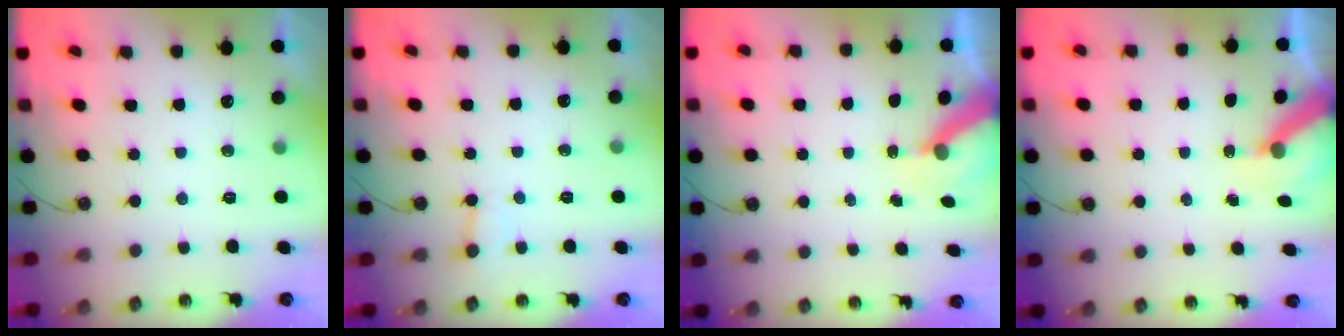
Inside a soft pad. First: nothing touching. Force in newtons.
{"total": 3.0, "press": 3.0, "slide": 0.2}
{"total": 7.0, "press": 7.0, "slide": 0.8}
{"total": 5.3, "press": 5.2, "slide": 0.7}